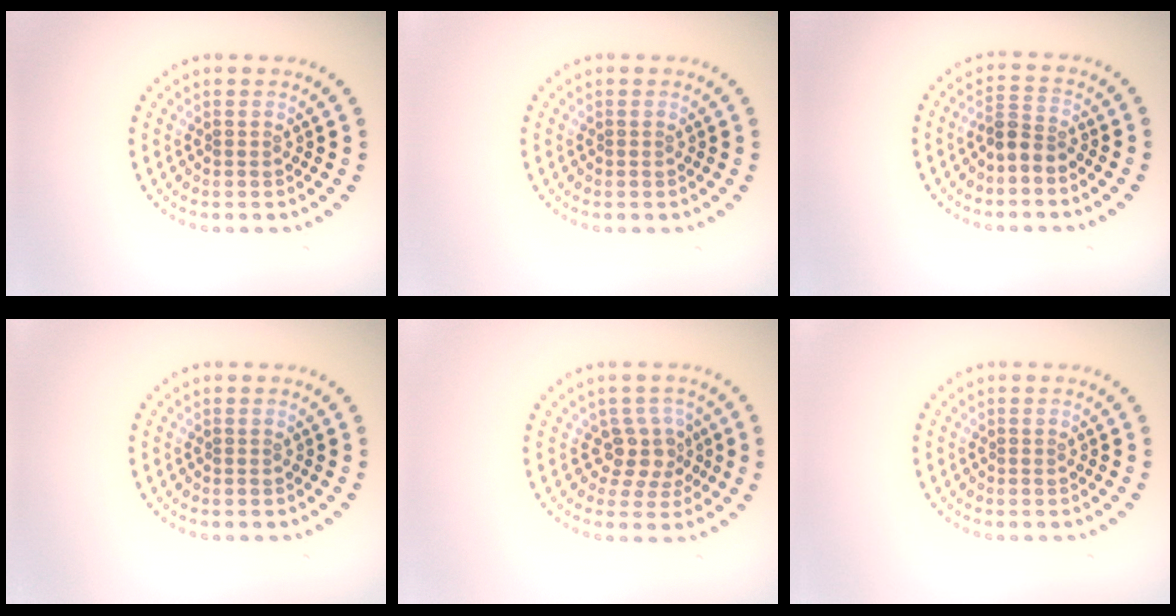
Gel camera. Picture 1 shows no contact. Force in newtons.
{"total": 0.0}
{"total": 2.3, "press": 1.8, "slide": 1.5}
{"total": 0.0}
{"total": 2.8, "press": 2.1, "slide": 1.8}
{"total": 0.0}